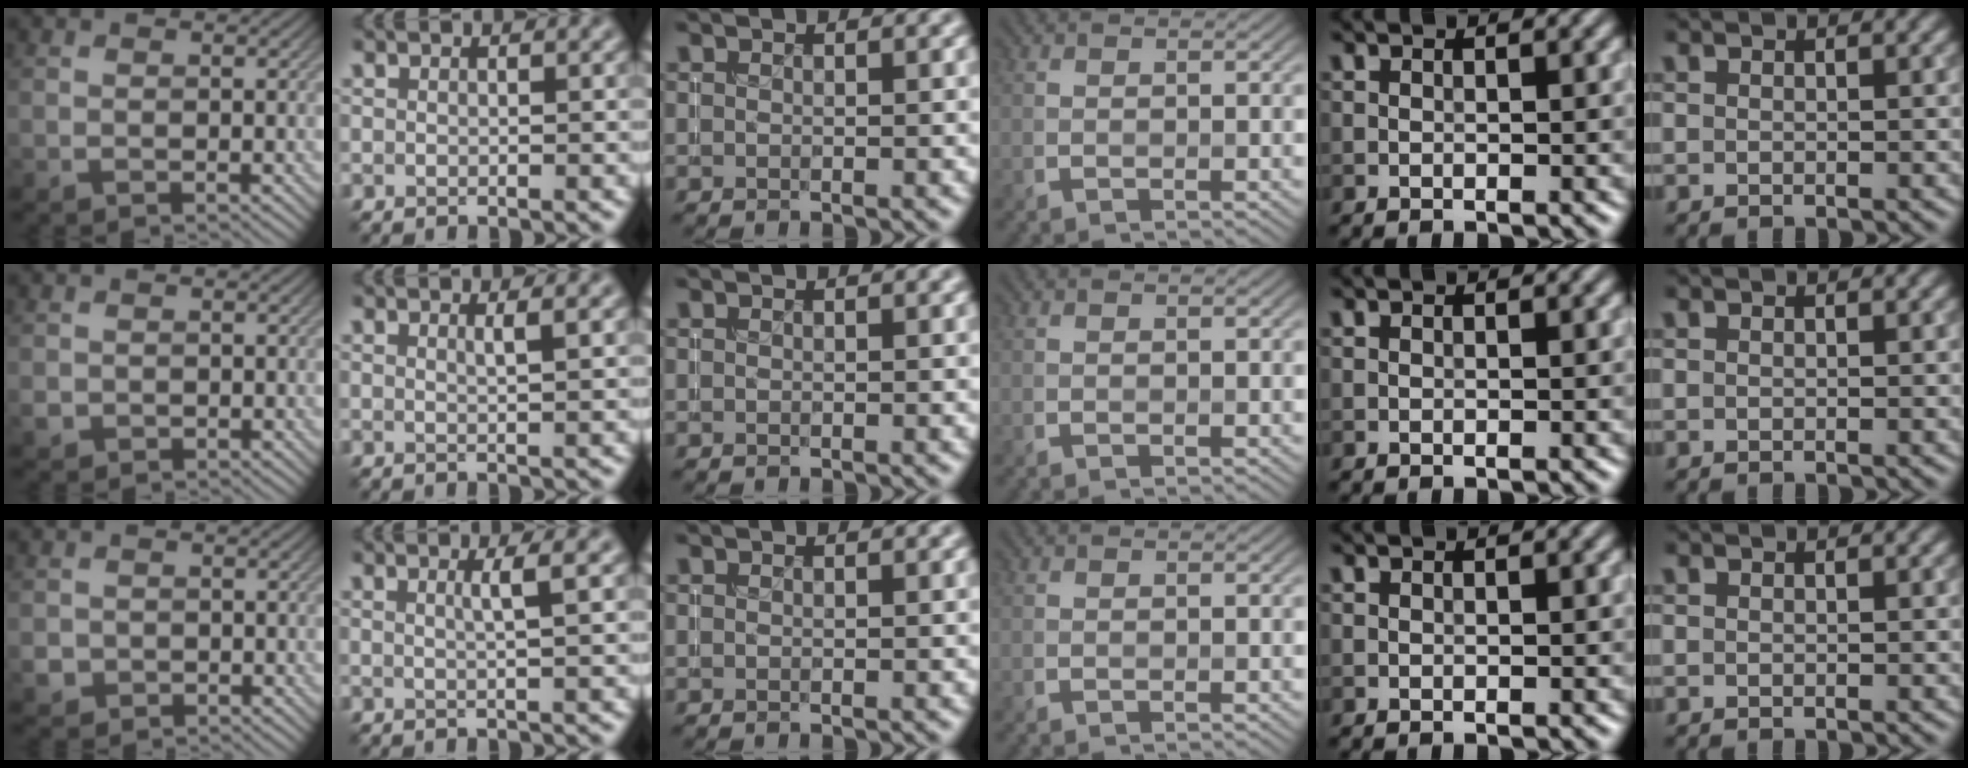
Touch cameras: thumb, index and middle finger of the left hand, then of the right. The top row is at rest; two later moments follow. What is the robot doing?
{"motion": "insert", "object": "coin"}